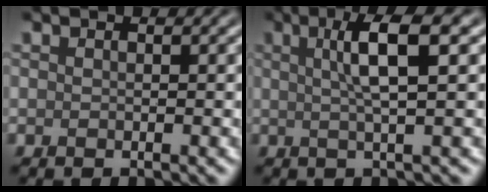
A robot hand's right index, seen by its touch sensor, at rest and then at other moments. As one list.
[{"total": 5.2, "force": [1.4, 0.9, 4.9], "torque": [-0.076, 0.009, 0.019]}]